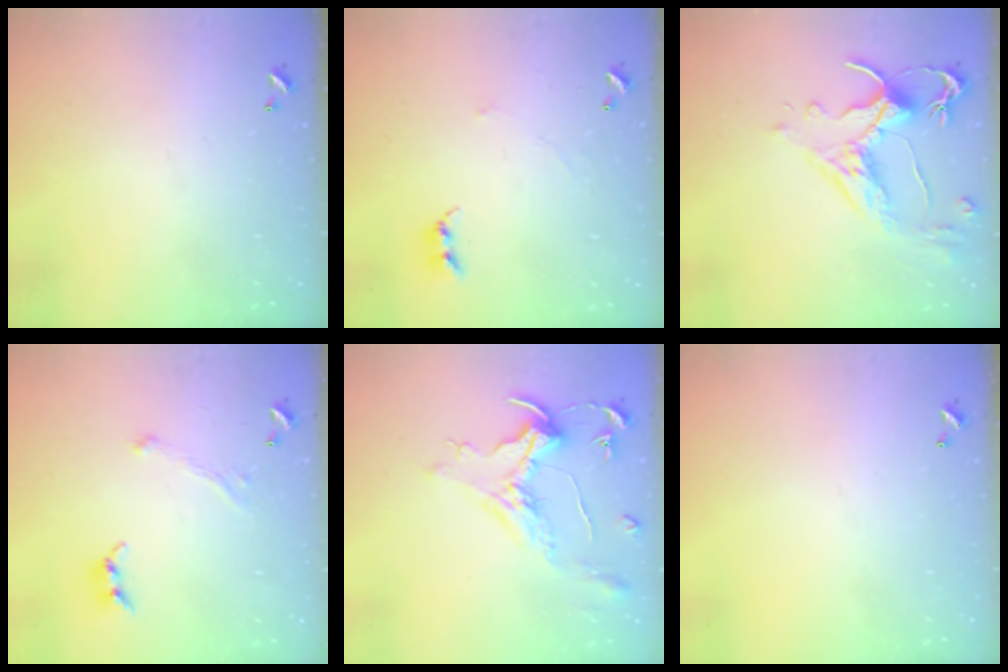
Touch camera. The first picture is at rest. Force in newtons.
{"total": 2.7, "press": 2.7, "slide": 0.3}
{"total": 2.6, "press": 2.2, "slide": 1.3}
{"total": 0.8, "press": 0.7, "slide": 0.4}
{"total": 1.6, "press": 1.4, "slide": 0.7}
{"total": 0.0}